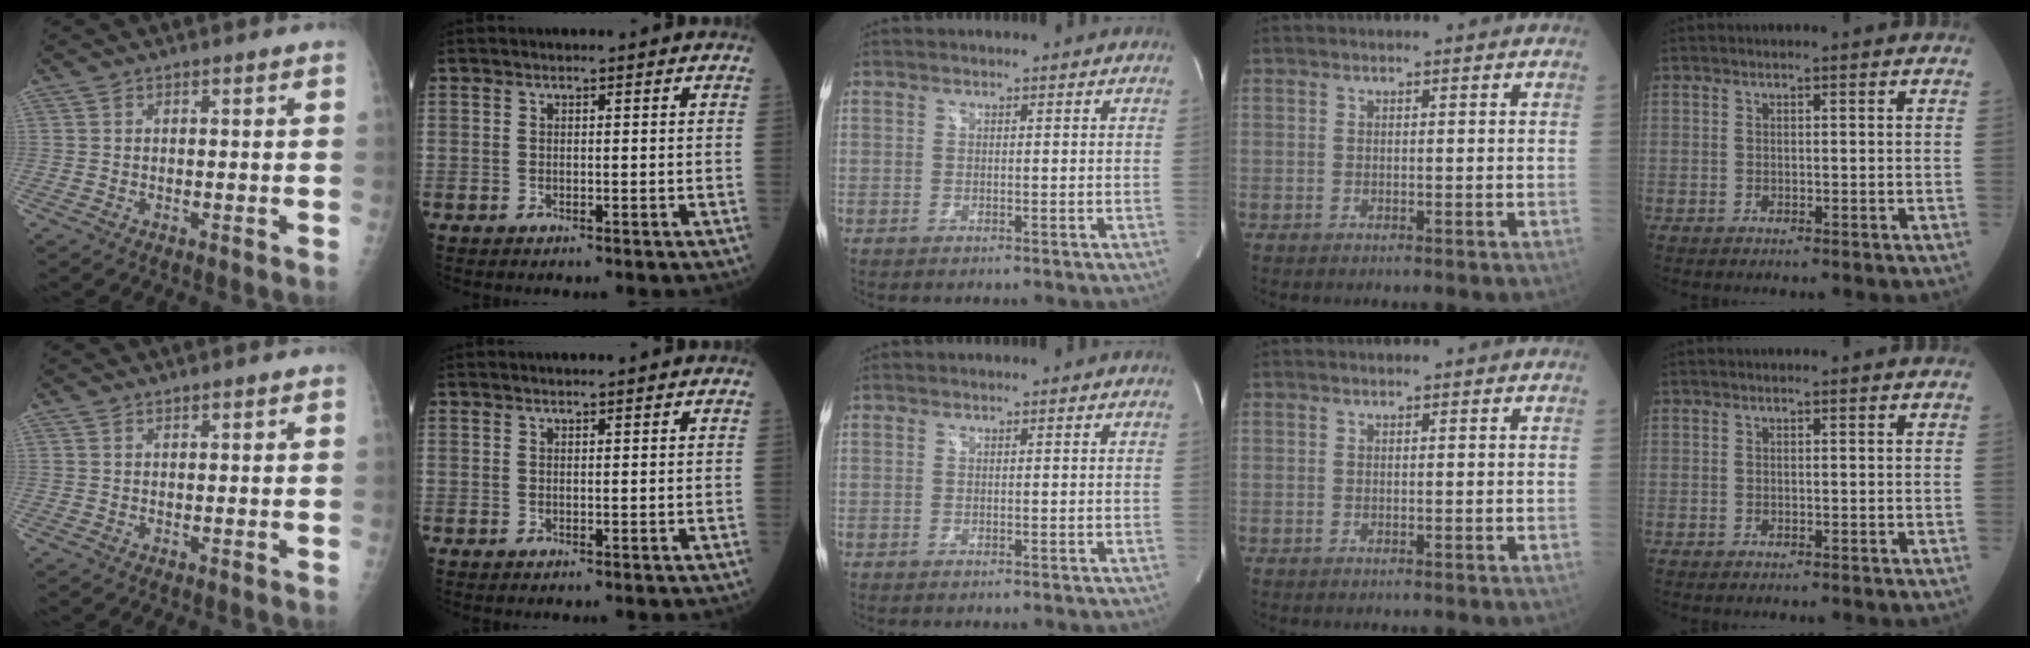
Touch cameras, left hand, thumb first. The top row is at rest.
{"thumb": {"total": 0.8, "force": [0.7, 0.2, 0.3], "torque": [-0.003, -0.003, 0.012]}, "index": {"total": 1.2, "force": [1.1, -0.2, 0.4], "torque": [-0.001, 0.010, 0.022]}}